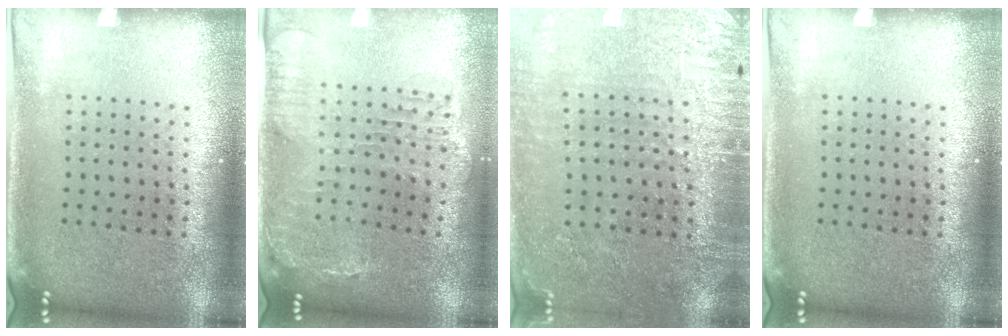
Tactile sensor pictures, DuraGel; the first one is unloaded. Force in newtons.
{"total": 0.9, "press": 0.8, "slide": 0.3}
{"total": 3.0, "press": 2.8, "slide": 0.8}
{"total": 0.0}